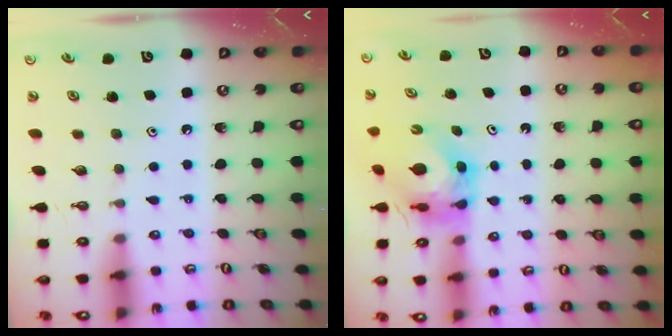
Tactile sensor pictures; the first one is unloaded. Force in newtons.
{"total": 6.1, "press": 6.1, "slide": 0.5}